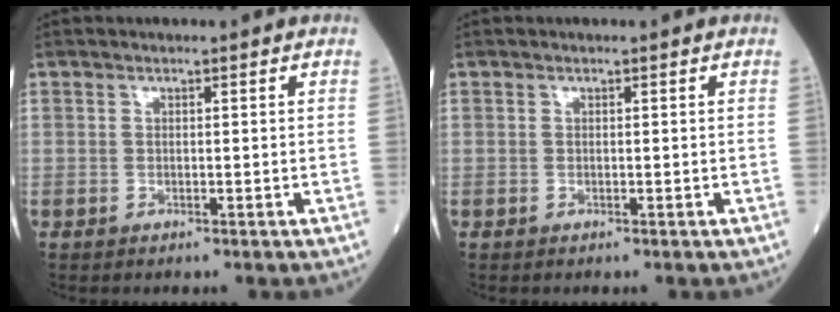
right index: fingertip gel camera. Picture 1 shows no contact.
{"total": 0.0}